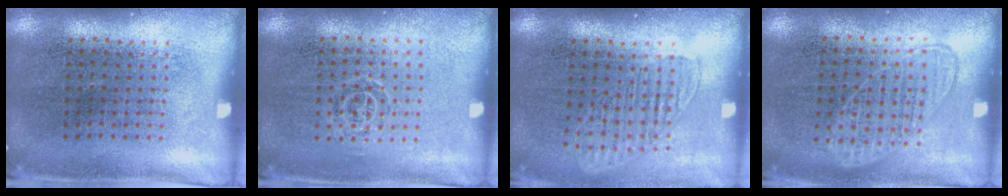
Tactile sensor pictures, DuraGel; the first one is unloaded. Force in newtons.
{"total": 0.7, "press": 0.5, "slide": 0.5}
{"total": 1.3, "press": 1.1, "slide": 0.7}
{"total": 0.9, "press": 0.9, "slide": 0.3}